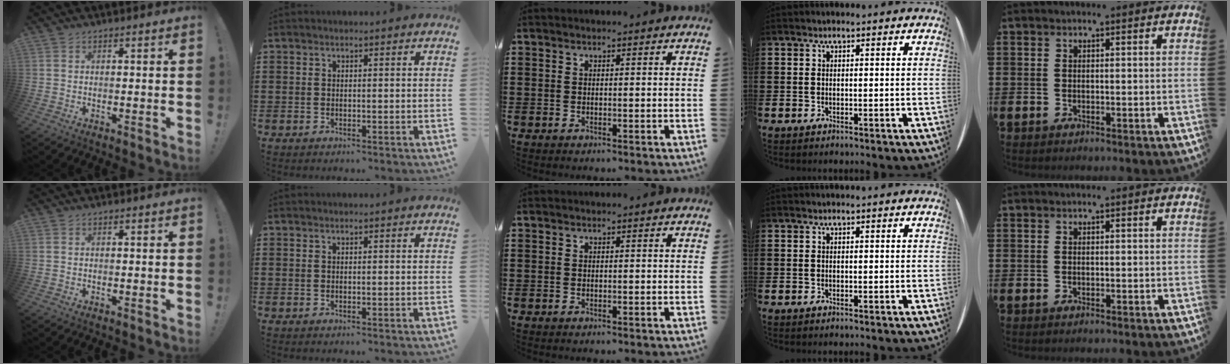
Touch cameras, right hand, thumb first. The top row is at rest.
{}